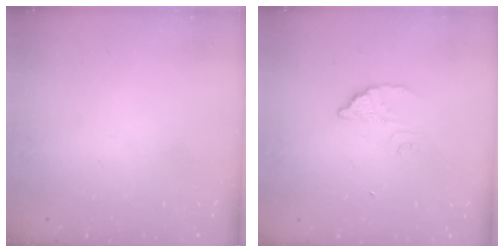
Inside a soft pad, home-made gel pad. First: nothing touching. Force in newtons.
{"total": 3.6, "press": 3.6, "slide": 0.2}